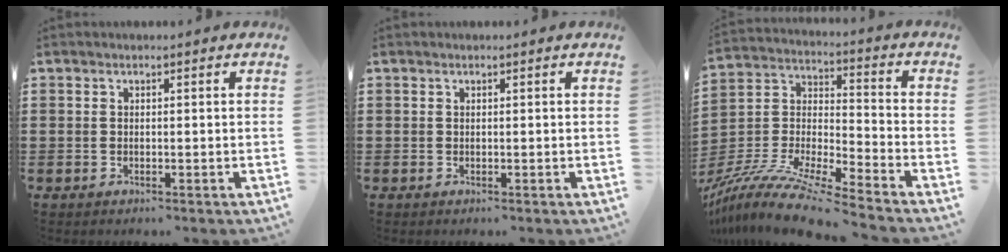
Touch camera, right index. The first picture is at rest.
{"total": 0.0}
{"total": 10.7, "force": [-9.4, 0.6, 5.0], "torque": [-0.113, -0.003, -0.197]}